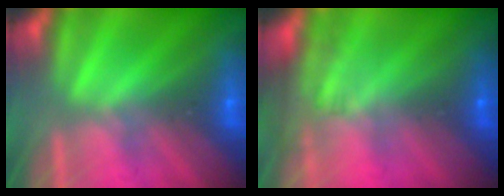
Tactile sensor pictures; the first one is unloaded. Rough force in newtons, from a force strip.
{"total": 7.7}